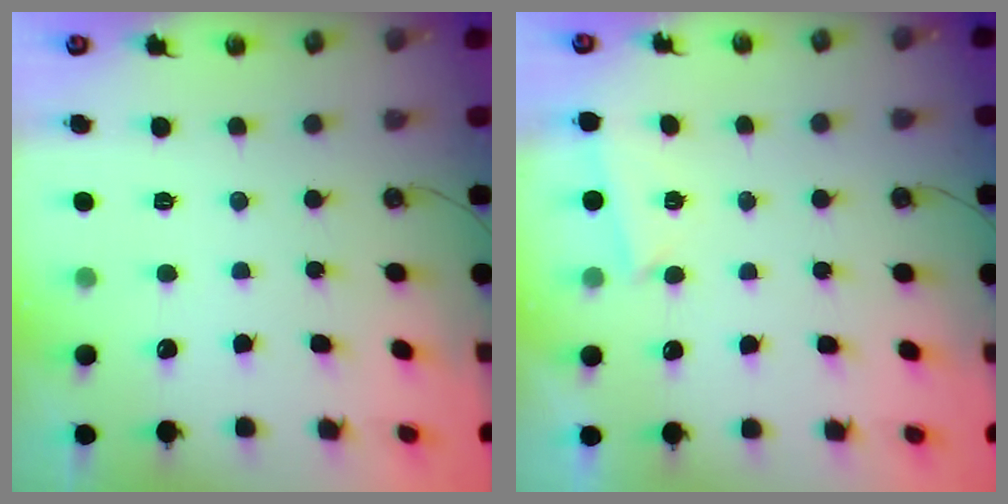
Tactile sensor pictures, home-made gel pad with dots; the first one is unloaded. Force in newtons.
{"total": 1.9, "press": 1.7, "slide": 0.7}